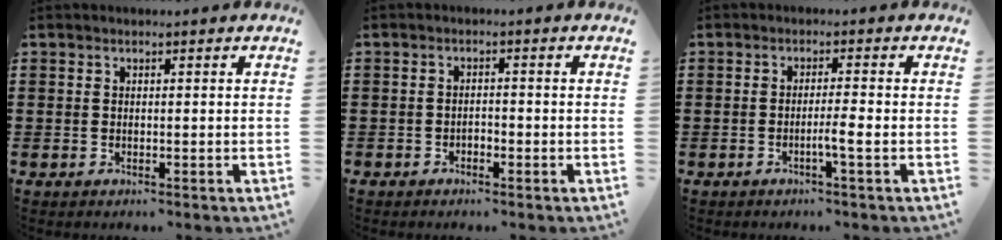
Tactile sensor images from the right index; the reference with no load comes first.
{"total": 1.3, "force": [-1.1, 0.6, 0.3], "torque": [-0.012, 0.000, -0.022]}
{"total": 2.8, "force": [-1.2, -0.3, 2.6], "torque": [-0.043, -0.006, -0.023]}